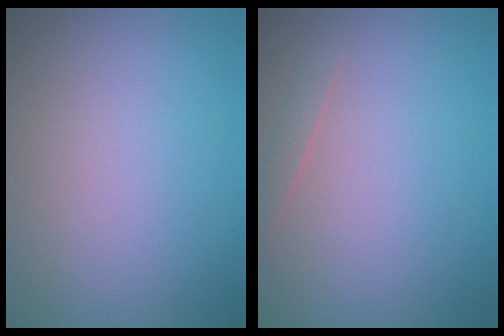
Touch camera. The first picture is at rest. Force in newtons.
{"total": 0.9, "press": 0.9, "slide": 0.0}